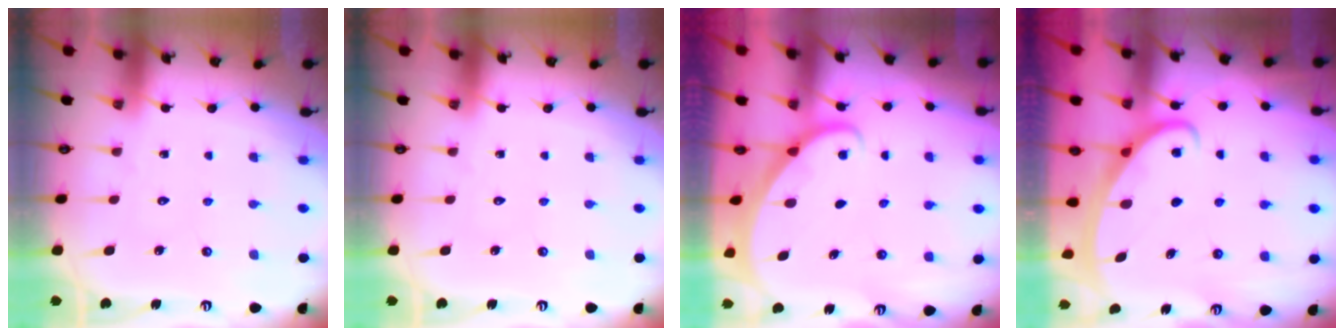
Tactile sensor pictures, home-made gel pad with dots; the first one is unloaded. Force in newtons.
{"total": 0.0}
{"total": 1.6, "press": 1.6, "slide": 0.1}
{"total": 2.6, "press": 2.6, "slide": 0.4}